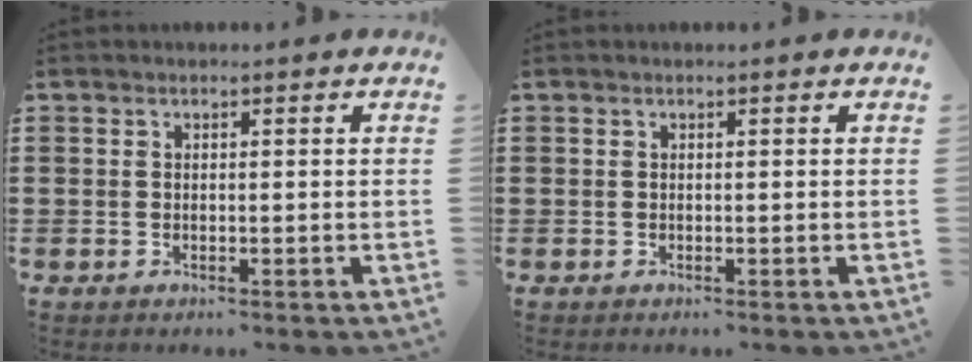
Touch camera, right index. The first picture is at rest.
{"total": 0.0}